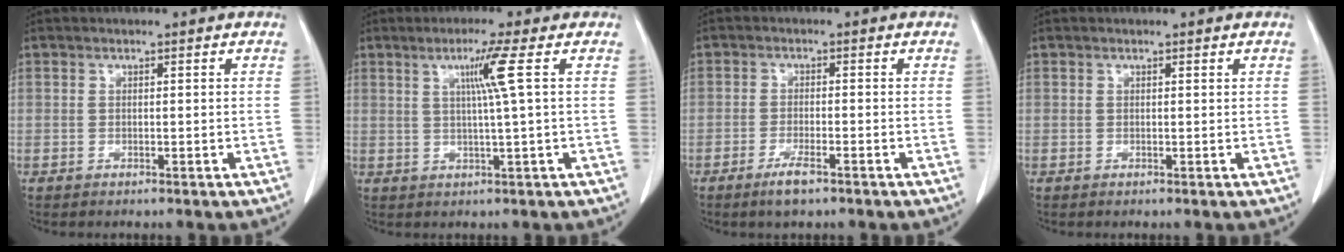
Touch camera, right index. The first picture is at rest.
{"total": 5.0, "force": [1.5, -1.6, 4.5], "torque": [-0.084, -0.003, 0.028]}
{"total": 3.5, "force": [-2.3, 0.6, 2.6], "torque": [-0.048, -0.003, -0.041]}
{"total": 0.0}